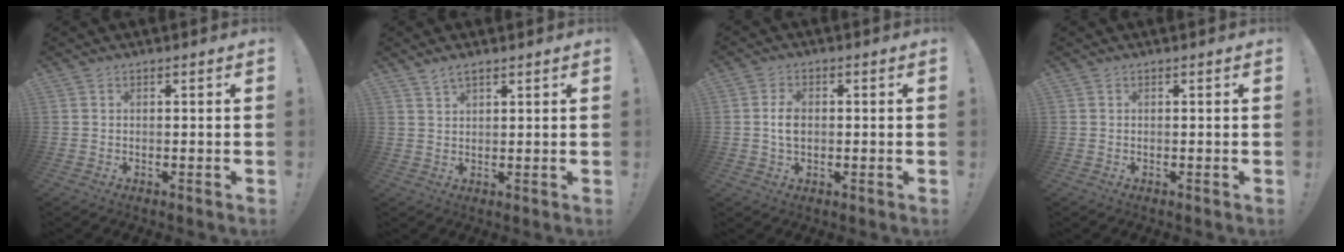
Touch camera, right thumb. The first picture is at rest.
{"total": 2.3, "force": [1.7, 0.3, 1.4], "torque": [-0.031, -0.006, 0.032]}
{"total": 4.9, "force": [-0.2, 3.2, 3.7], "torque": [-0.052, -0.001, -0.007]}
{"total": 0.0}